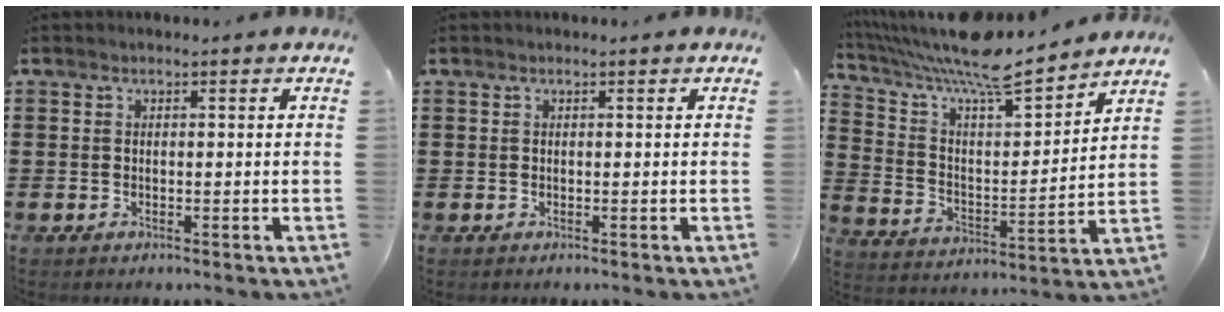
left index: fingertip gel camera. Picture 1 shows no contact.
{"total": 0.0}
{"total": 9.5, "force": [8.4, 0.8, 4.4], "torque": [-0.110, -0.058, 0.140]}